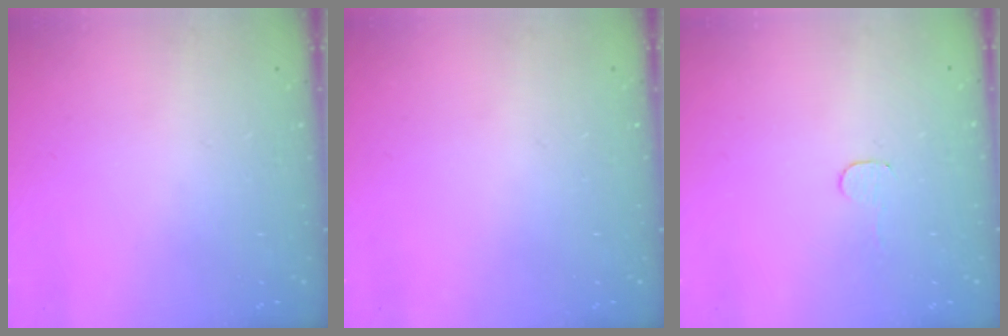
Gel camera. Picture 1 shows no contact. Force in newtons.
{"total": 0.0}
{"total": 2.8, "press": 2.8, "slide": 0.2}